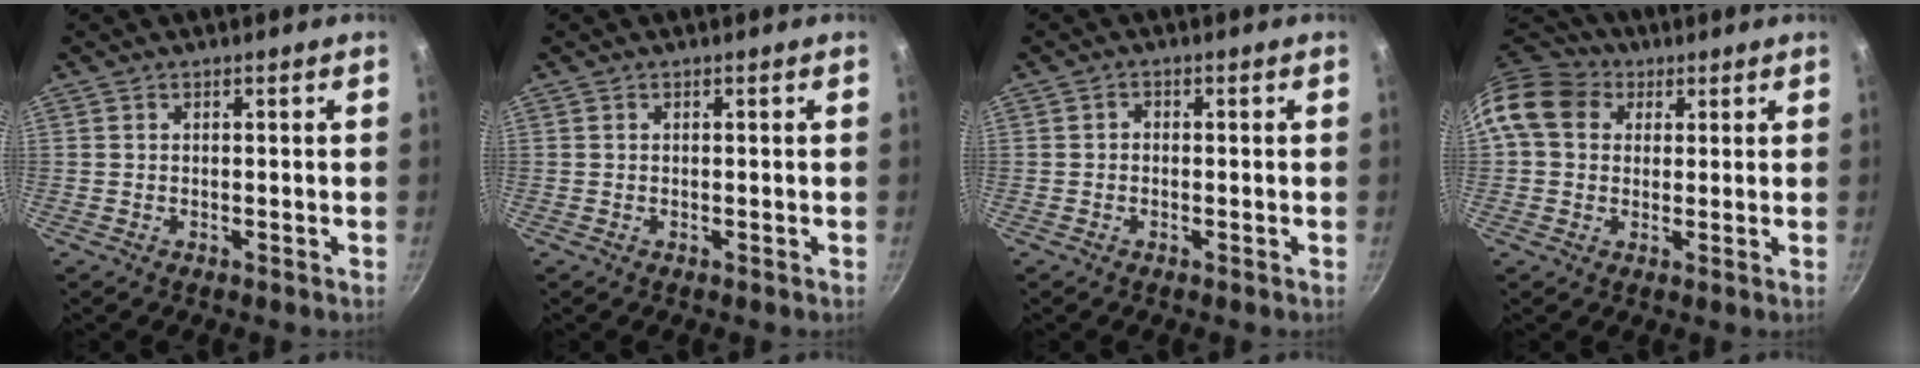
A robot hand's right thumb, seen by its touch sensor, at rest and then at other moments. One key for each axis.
{"total": 0.0}
{"total": 1.1, "fx": -0.2, "fy": 0.9, "fz": 0.6, "tx": -0.009, "ty": 0.006, "tz": -0.005}
{"total": 11.7, "fx": 3.7, "fy": 9.4, "fz": 5.8, "tx": -0.091, "ty": 0.015, "tz": 0.053}